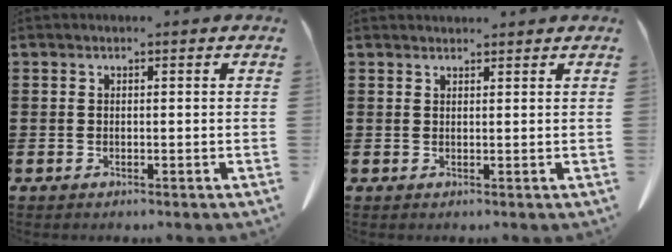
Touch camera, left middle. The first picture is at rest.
{"total": 1.2, "force": [1.2, 0.1, 0.1], "torque": [-0.004, 0.000, 0.023]}